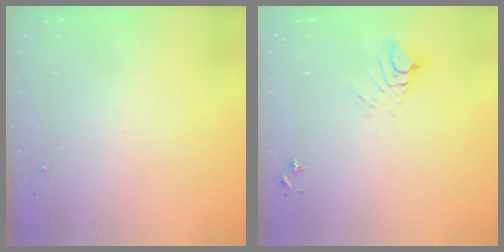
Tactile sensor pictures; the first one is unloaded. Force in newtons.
{"total": 6.6, "press": 6.6, "slide": 0.4}